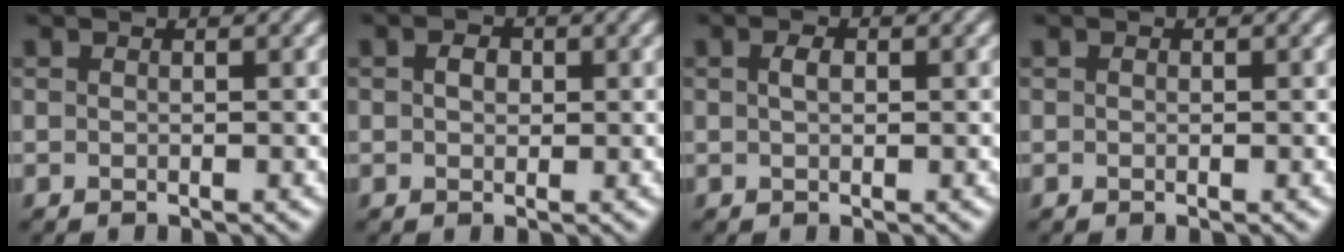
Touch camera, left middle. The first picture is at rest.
{"total": 1.6, "force": [0.3, 1.1, 1.0], "torque": [-0.019, 0.003, 0.002]}
{"total": 1.2, "force": [0.3, 0.7, 1.0], "torque": [-0.020, 0.003, 0.004]}
{"total": 0.0}